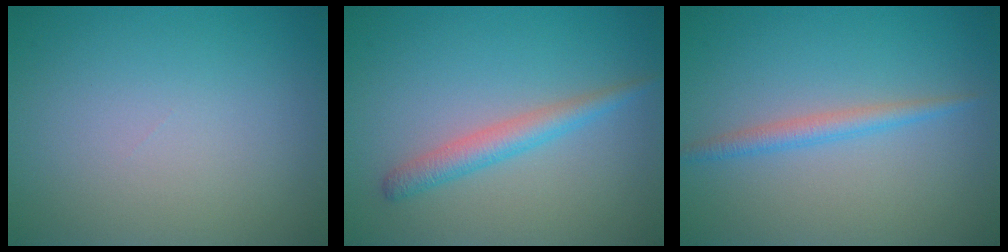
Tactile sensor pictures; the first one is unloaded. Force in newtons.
{"total": 2.5, "press": 2.5, "slide": 0.0}
{"total": 1.9, "press": 1.9, "slide": 0.0}